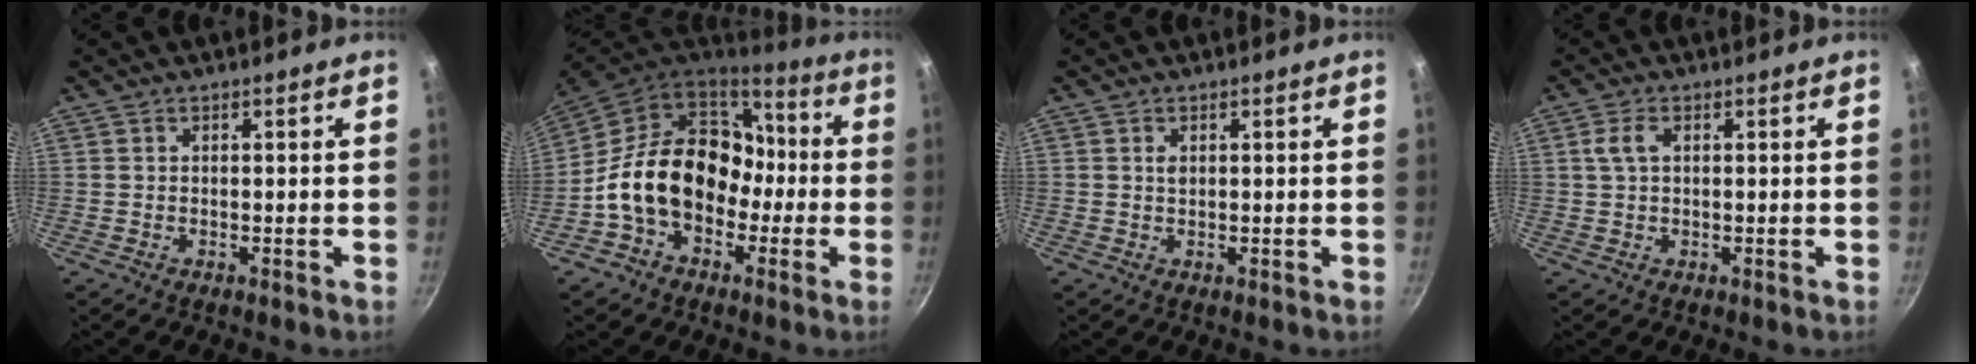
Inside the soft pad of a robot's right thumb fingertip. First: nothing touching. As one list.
[{"total": 20.0, "force": [-2.3, 15.0, 13.0], "torque": [-0.185, 0.062, -0.041]}, {"total": 1.1, "force": [0.4, 0.7, 0.7], "torque": [-0.011, 0.000, 0.006]}, {"total": 3.0, "force": [0.8, 1.6, 2.4], "torque": [-0.048, 0.007, 0.015]}]